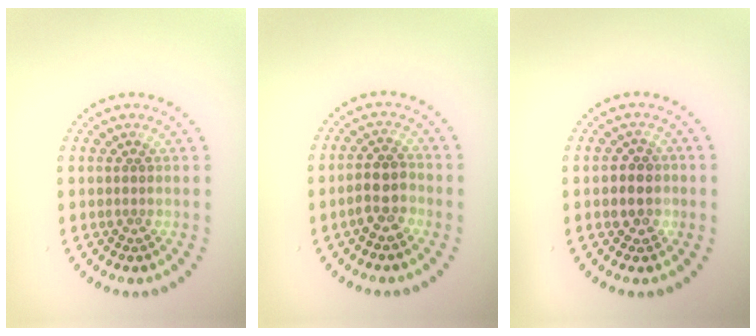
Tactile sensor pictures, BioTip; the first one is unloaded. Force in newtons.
{"total": 2.8, "press": 2.6, "slide": 0.8}
{"total": 2.0, "press": 1.9, "slide": 0.6}